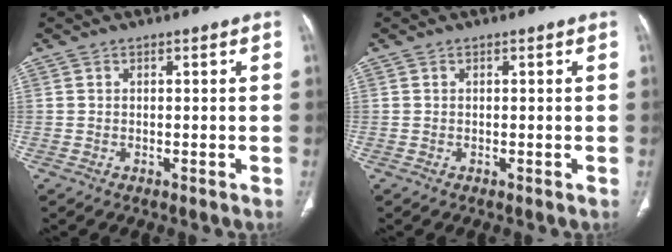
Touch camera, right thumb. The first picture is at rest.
{"total": 0.0}